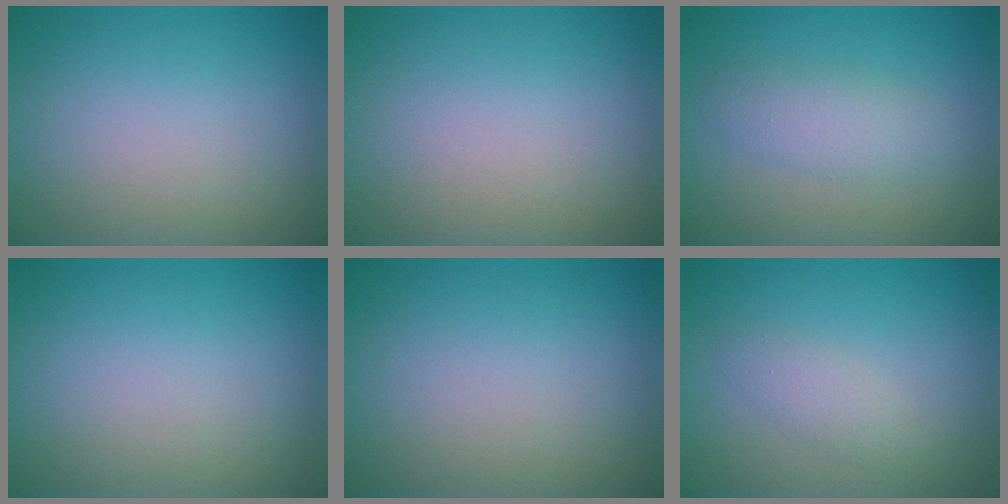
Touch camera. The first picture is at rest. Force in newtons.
{"total": 0.0}
{"total": 2.7, "press": 2.7, "slide": 0.0}
{"total": 0.0}
{"total": 0.0}
{"total": 1.6, "press": 1.6, "slide": 0.1}